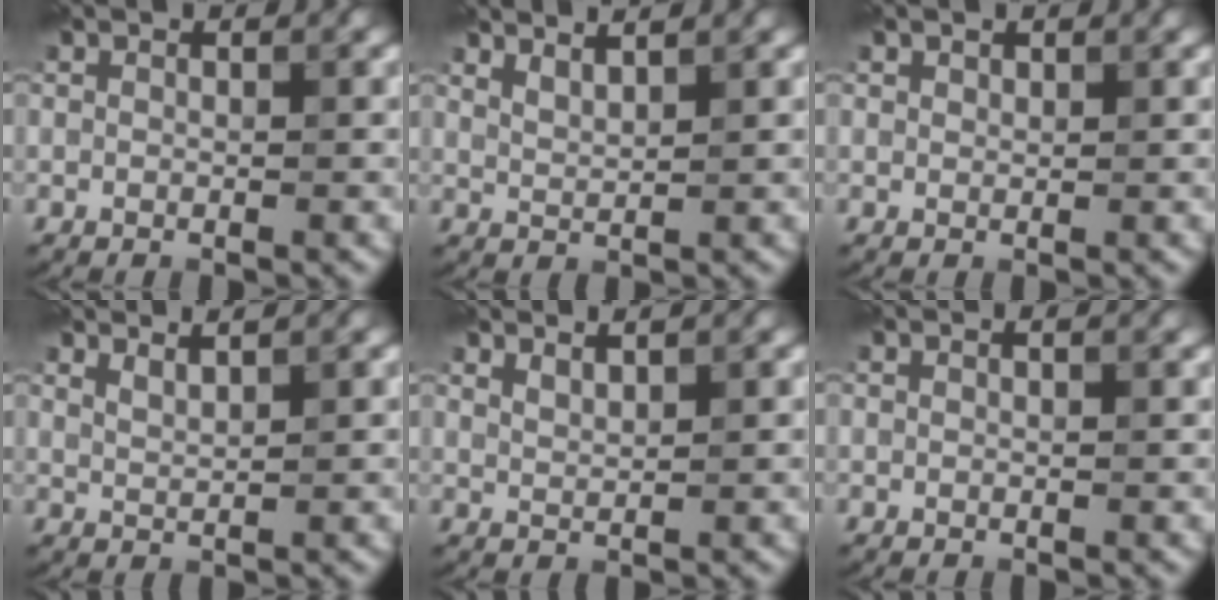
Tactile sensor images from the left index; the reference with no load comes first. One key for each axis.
{"total": 2.2, "fx": 1.9, "fy": 0.4, "fz": 0.9, "tx": -0.010, "ty": 0.007, "tz": 0.031}
{"total": 0.7, "fx": 0.6, "fy": 0.4, "fz": 0.1, "tx": -0.001, "ty": 0.000, "tz": 0.012}
{"total": 2.0, "fx": 1.7, "fy": 0.4, "fz": 0.8, "tx": -0.008, "ty": 0.006, "tz": 0.026}
{"total": 1.7, "fx": 1.5, "fy": 0.3, "fz": 0.6, "tx": -0.006, "ty": 0.003, "tz": 0.024}
{"total": 1.0, "fx": 0.7, "fy": 0.3, "fz": 0.7, "tx": -0.003, "ty": 0.004, "tz": 0.006}